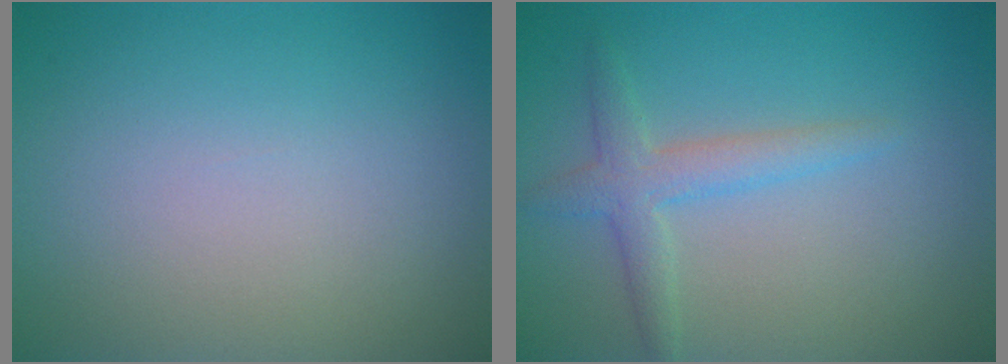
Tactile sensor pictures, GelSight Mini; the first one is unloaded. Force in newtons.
{"total": 2.7, "press": 2.7, "slide": 0.1}